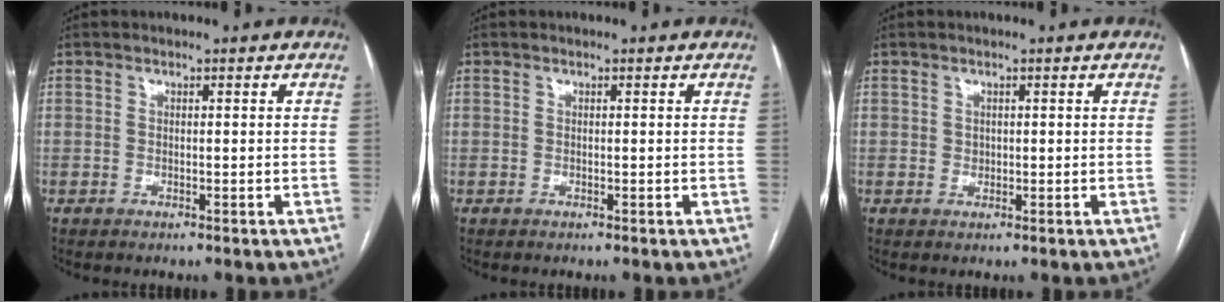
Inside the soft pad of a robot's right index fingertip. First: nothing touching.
{"total": 0.0}
{"total": 0.9, "force": [0.2, 0.8, 0.3], "torque": [-0.003, 0.000, 0.005]}